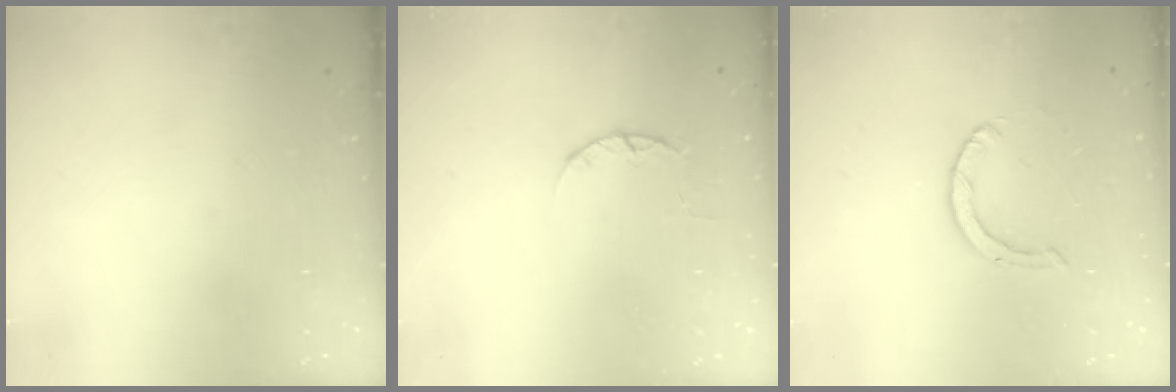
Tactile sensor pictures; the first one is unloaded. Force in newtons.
{"total": 2.4, "press": 2.4, "slide": 0.4}
{"total": 0.9, "press": 0.9, "slide": 0.1}